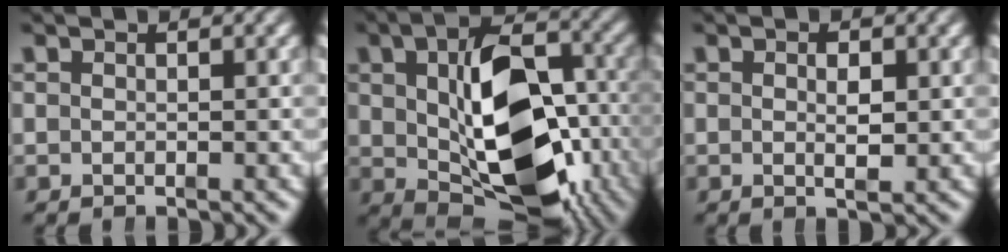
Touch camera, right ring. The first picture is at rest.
{"total": 14.2, "force": [-2.2, 7.7, 11.7], "torque": [-0.181, -0.043, -0.009]}
{"total": 1.8, "force": [0.0, 0.6, 1.7], "torque": [-0.023, -0.007, -0.001]}